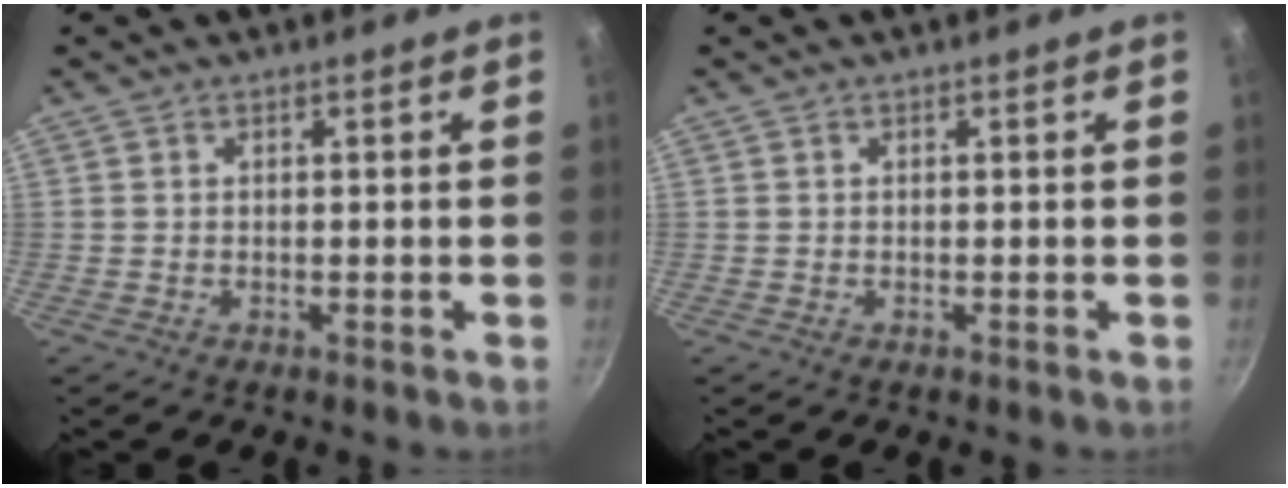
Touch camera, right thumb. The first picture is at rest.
{"total": 0.0}